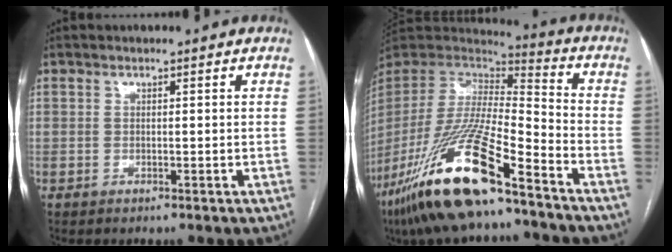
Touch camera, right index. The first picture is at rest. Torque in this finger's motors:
{"motor_torque": [0.77, -0.89, 0.14, 0.04]}